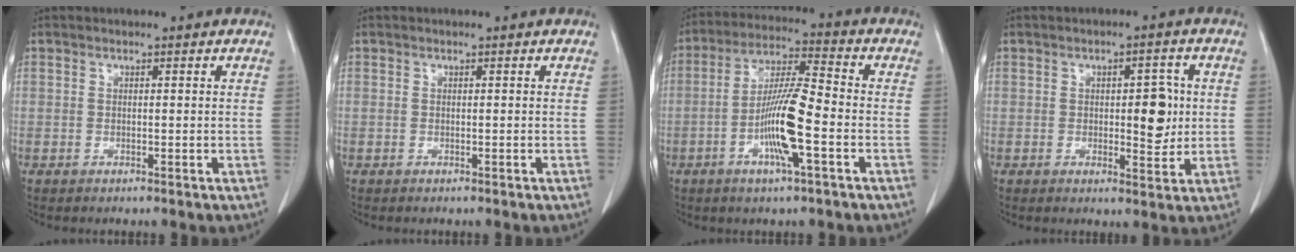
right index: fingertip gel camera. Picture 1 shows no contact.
{"total": 0.0}
{"total": 11.0, "force": [-3.4, 0.8, 10.4], "torque": [-0.201, 0.000, -0.066]}
{"total": 5.6, "force": [0.4, 2.2, 5.2], "torque": [-0.064, 0.000, 0.007]}